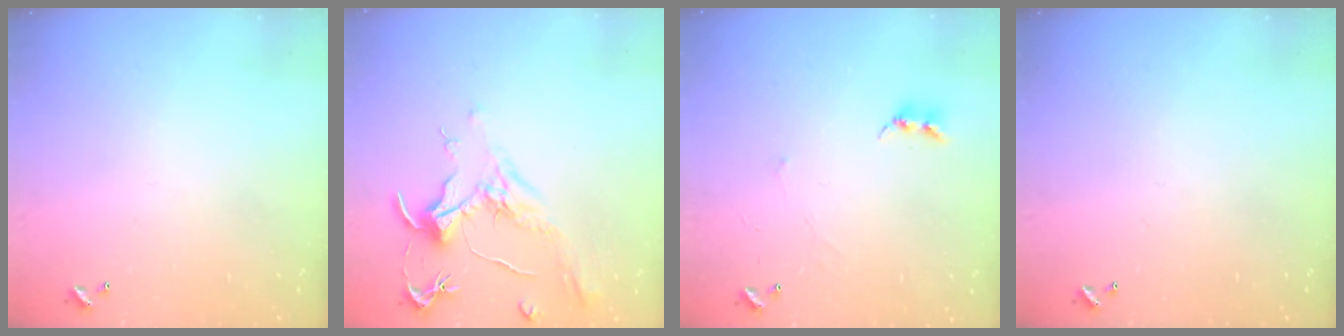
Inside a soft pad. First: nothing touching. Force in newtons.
{"total": 2.1, "press": 2.0, "slide": 0.8}
{"total": 2.4, "press": 2.4, "slide": 0.4}
{"total": 0.0}